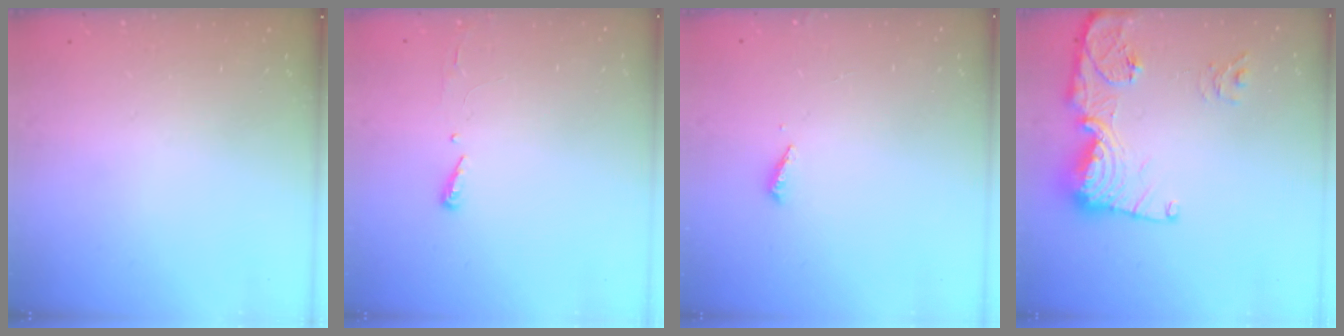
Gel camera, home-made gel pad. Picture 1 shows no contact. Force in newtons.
{"total": 2.9, "press": 2.9, "slide": 0.4}
{"total": 2.0, "press": 2.0, "slide": 0.2}
{"total": 17.1, "press": 17.0, "slide": 1.9}